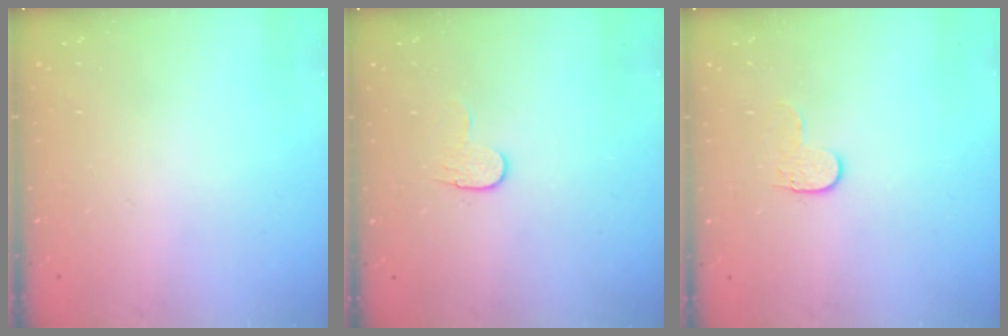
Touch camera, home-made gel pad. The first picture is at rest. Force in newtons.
{"total": 6.2, "press": 6.2, "slide": 0.5}
{"total": 4.3, "press": 4.3, "slide": 0.5}